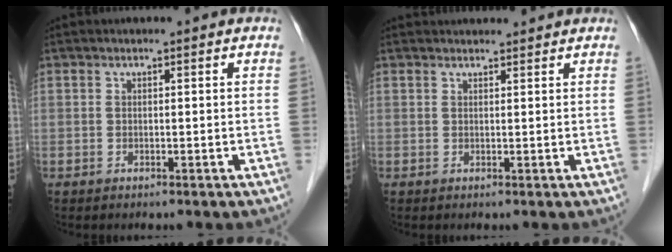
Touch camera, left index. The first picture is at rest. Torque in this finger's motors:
{"motor_torque": [-0.41, -0.38, 0.02, 0.01]}